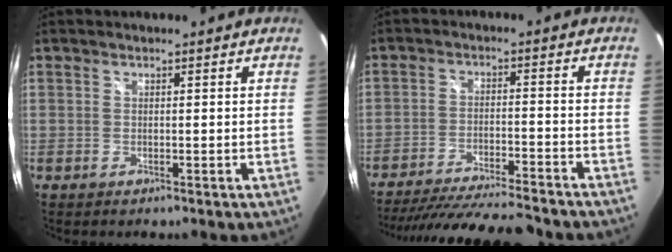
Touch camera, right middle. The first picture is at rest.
{"total": 20.0, "force": [-17.6, 2.7, 9.2], "torque": [-0.174, -0.026, -0.262]}